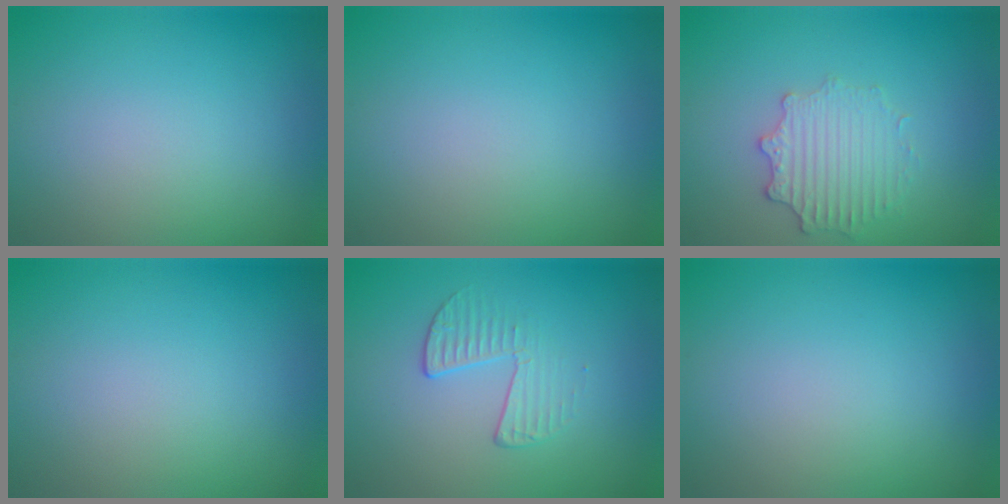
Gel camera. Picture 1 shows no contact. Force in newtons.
{"total": 0.0}
{"total": 2.6, "press": 2.5, "slide": 0.9}
{"total": 0.0}
{"total": 2.1, "press": 1.0, "slide": 1.8}
{"total": 0.0}